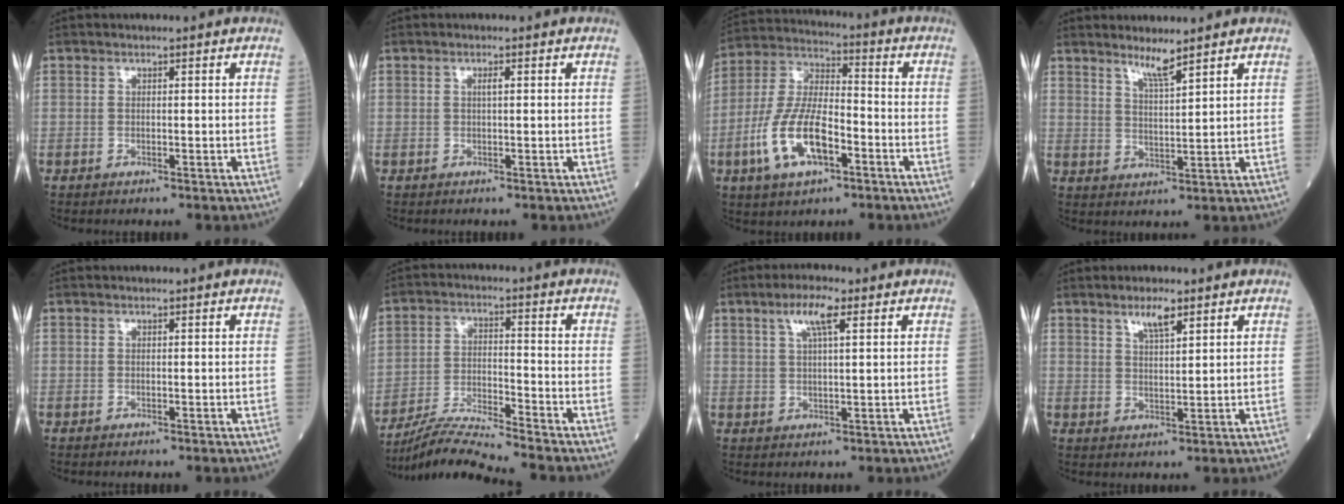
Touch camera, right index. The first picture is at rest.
{"total": 0.9, "force": [0.2, 0.1, 0.8], "torque": [-0.018, 0.001, 0.003]}
{"total": 13.3, "force": [-4.9, 5.1, 11.3], "torque": [-0.241, 0.006, -0.093]}
{"total": 3.6, "force": [3.1, -0.5, 1.9], "torque": [-0.039, -0.014, 0.059]}
{"total": 0.0}
{"total": 8.8, "force": [-8.3, -2.1, 2.1], "torque": [-0.040, -0.015, -0.157]}
{"total": 4.8, "force": [2.6, 0.7, 4.0], "torque": [-0.081, 0.007, 0.046]}
{"total": 3.6, "force": [2.6, 0.6, 2.5], "torque": [-0.048, 0.000, 0.048]}